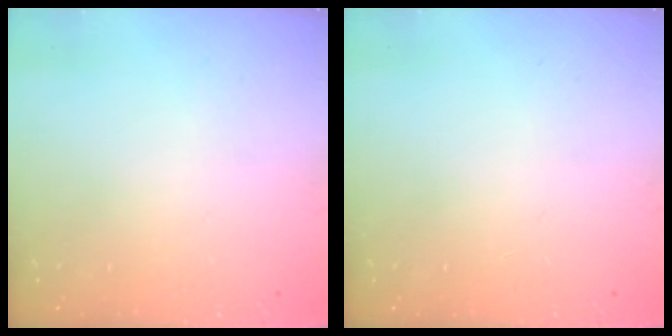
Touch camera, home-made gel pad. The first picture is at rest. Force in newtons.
{"total": 0.0}